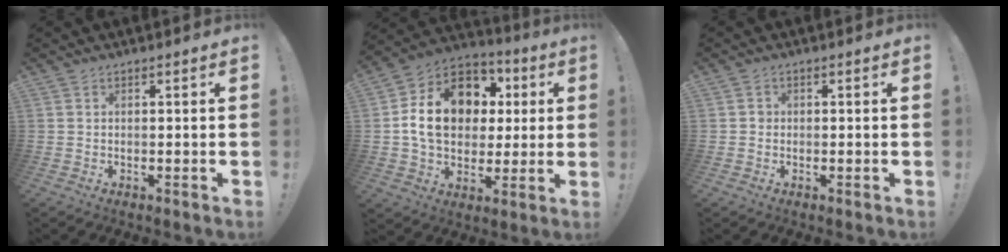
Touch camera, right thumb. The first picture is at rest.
{"total": 18.3, "force": [2.9, 14.0, 11.5], "torque": [-0.166, 0.006, 0.062]}
{"total": 1.4, "force": [-0.3, 1.3, 0.5], "torque": [-0.016, 0.008, -0.005]}